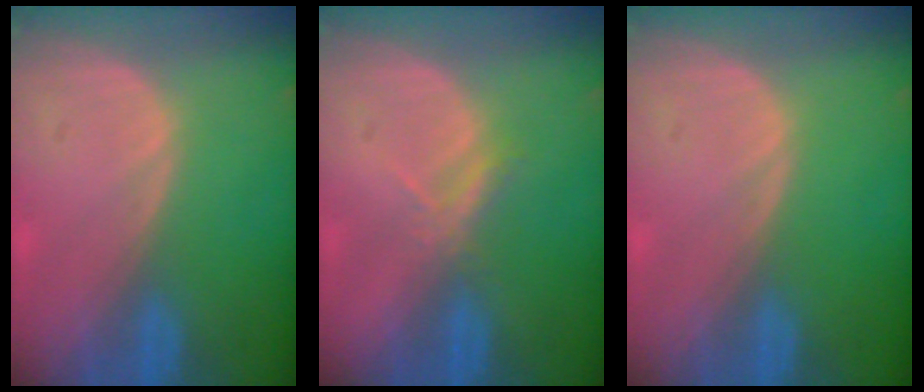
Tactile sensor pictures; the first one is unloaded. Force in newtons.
{"total": 2.3, "press": 2.1, "slide": 0.9}
{"total": 0.0}